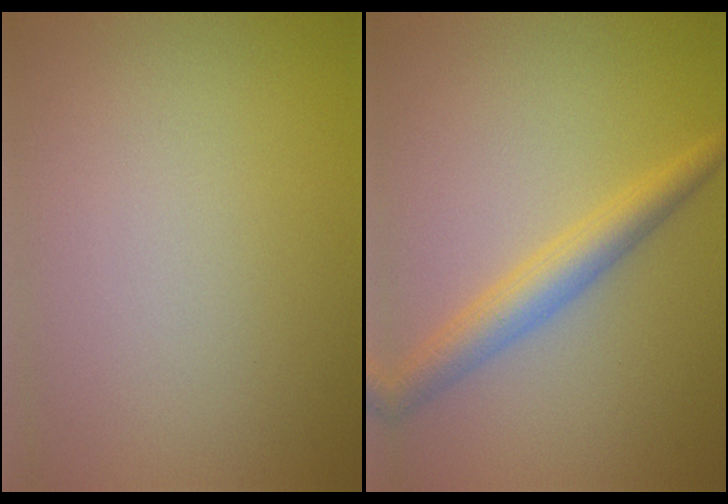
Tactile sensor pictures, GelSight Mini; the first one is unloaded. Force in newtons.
{"total": 3.7, "press": 3.7, "slide": 0.1}